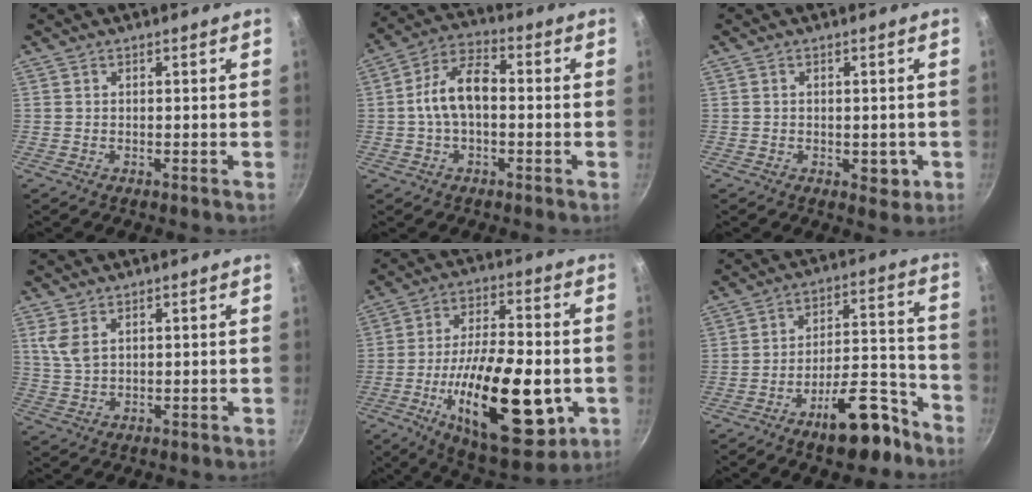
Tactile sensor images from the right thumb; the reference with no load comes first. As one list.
[{"total": 9.9, "force": [-0.5, 5.6, 8.2], "torque": [-0.137, 0.038, -0.020]}, {"total": 3.5, "force": [-0.8, 2.3, 2.5], "torque": [-0.021, 0.001, -0.009]}, {"total": 4.8, "force": [2.2, 2.7, 3.3], "torque": [-0.065, -0.007, 0.048]}, {"total": 26.5, "force": [-6.5, 11.5, 23.0], "torque": [-0.350, 0.010, -0.096]}, {"total": 14.6, "force": [-9.2, 5.9, 9.7], "torque": [-0.107, 0.092, -0.132]}]